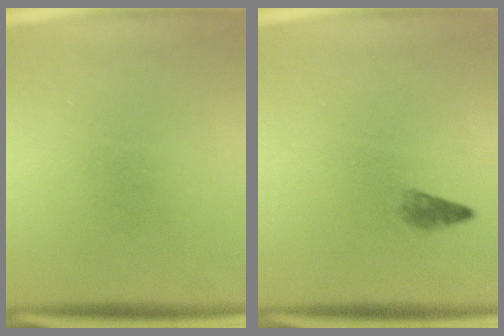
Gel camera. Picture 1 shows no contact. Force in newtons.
{"total": 1.2}